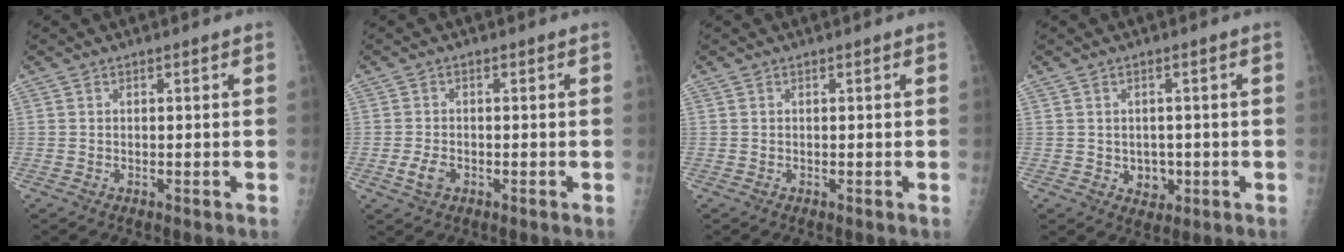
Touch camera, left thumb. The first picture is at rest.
{"total": 3.2, "force": [-1.2, 2.2, 2.1], "torque": [-0.038, 0.001, -0.020]}
{"total": 0.0}
{"total": 4.0, "force": [-0.6, 3.4, 2.0], "torque": [-0.005, 0.003, -0.002]}